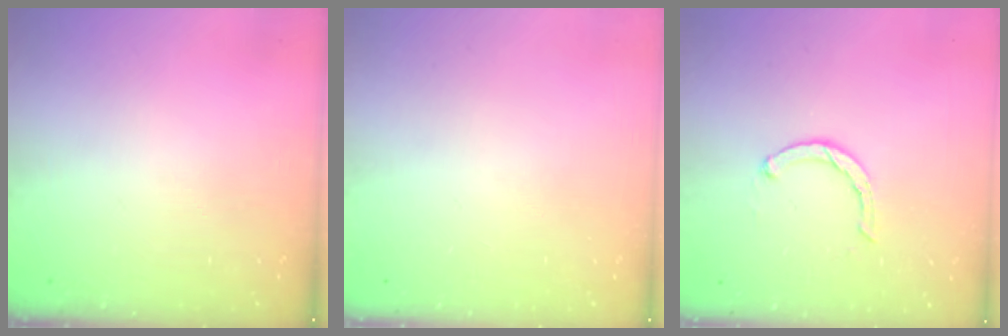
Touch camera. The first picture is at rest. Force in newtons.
{"total": 0.0}
{"total": 2.5, "press": 2.5, "slide": 0.4}